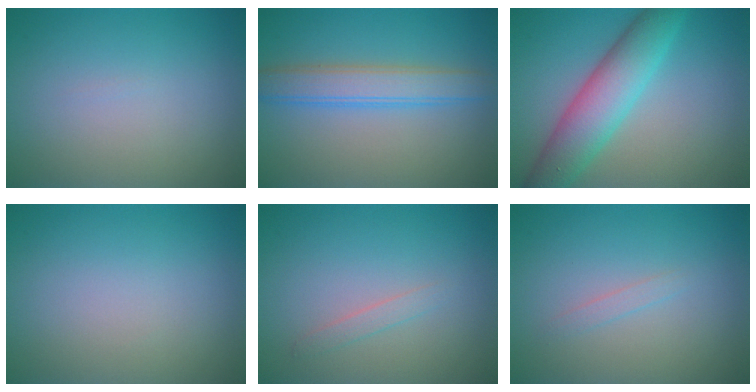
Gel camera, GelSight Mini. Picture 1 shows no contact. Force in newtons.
{"total": 3.9, "press": 3.9, "slide": 0.1}
{"total": 6.6, "press": 6.6, "slide": 0.2}
{"total": 0.0}
{"total": 1.0, "press": 1.0, "slide": 0.1}
{"total": 0.8, "press": 0.8, "slide": 0.0}